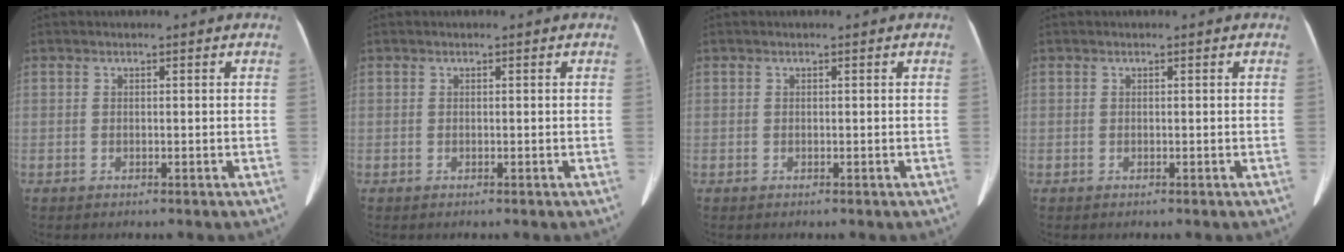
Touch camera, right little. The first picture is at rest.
{"total": 0.0}
{"total": 0.0}
{"total": 0.0}